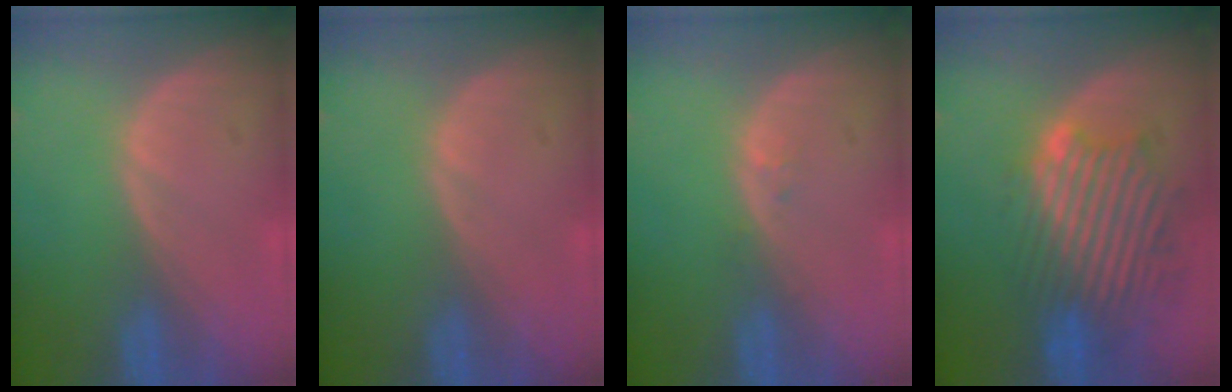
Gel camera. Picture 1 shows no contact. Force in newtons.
{"total": 0.0}
{"total": 0.6, "press": 0.6, "slide": 0.1}
{"total": 11.0, "press": 10.3, "slide": 3.9}